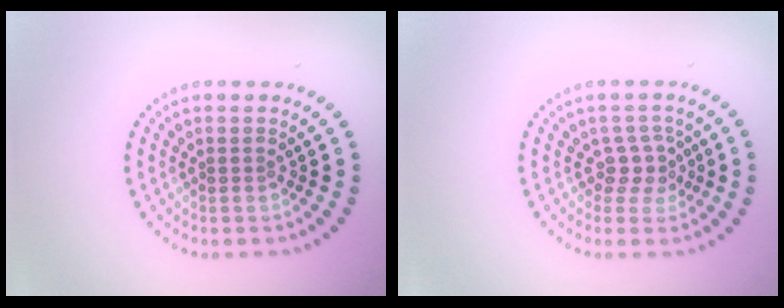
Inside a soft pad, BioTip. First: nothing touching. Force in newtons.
{"total": 2.1, "press": 1.5, "slide": 1.4}